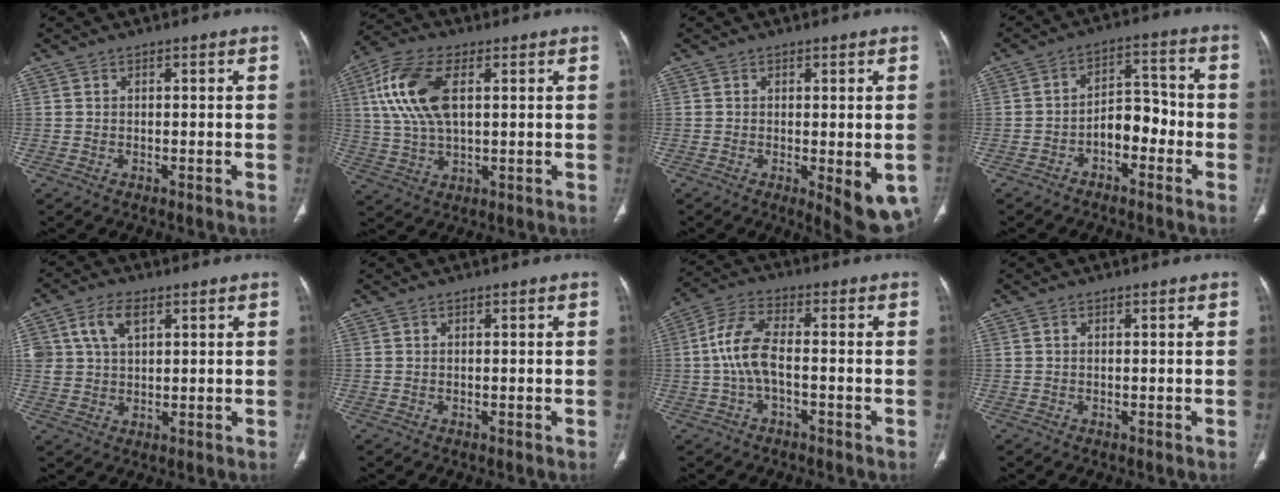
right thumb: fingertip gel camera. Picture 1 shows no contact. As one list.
[{"total": 13.4, "force": [3.5, 6.8, 10.9], "torque": [-0.236, 0.008, 0.069]}, {"total": 8.3, "force": [-2.1, 3.1, 7.4], "torque": [-0.084, -0.018, -0.023]}, {"total": 6.9, "force": [-2.9, 4.2, 4.7], "torque": [-0.048, 0.047, -0.054]}, {"total": 6.8, "force": [2.8, 4.1, 4.6], "torque": [-0.083, -0.001, 0.057]}, {"total": 0.0}, {"total": 7.9, "force": [-1.1, 3.6, 7.0], "torque": [-0.155, 0.026, -0.027]}, {"total": 0.0}]